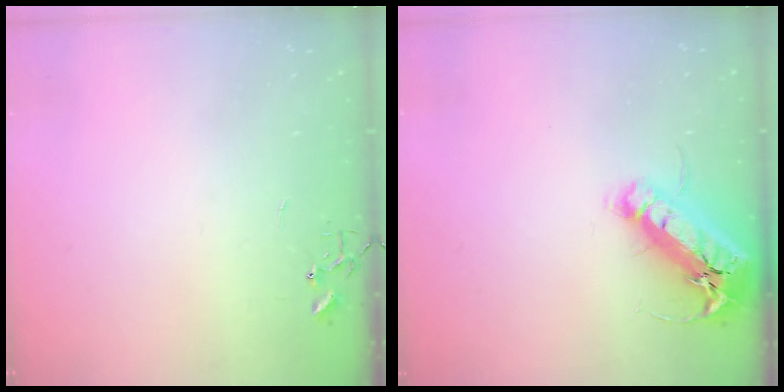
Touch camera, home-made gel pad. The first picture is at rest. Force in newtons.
{"total": 18.8, "press": 18.4, "slide": 3.8}